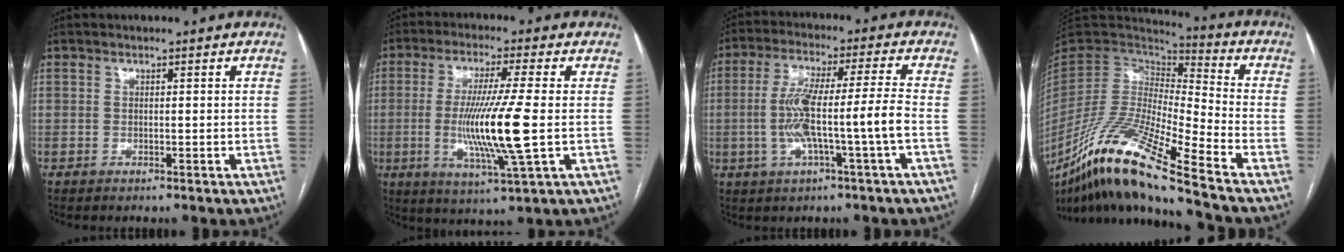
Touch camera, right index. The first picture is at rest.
{"total": 12.4, "force": [-1.3, -0.6, 12.3], "torque": [-0.244, -0.020, -0.026]}
{"total": 10.9, "force": [-2.2, -0.6, 10.6], "torque": [-0.207, 0.015, -0.041]}
{"total": 20.4, "force": [-13.9, -0.1, 14.9], "torque": [-0.309, -0.040, -0.262]}